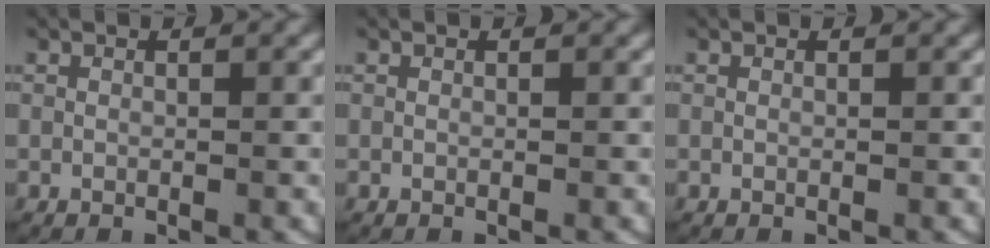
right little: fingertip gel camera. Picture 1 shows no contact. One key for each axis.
{"total": 0.0}
{"total": 0.0}